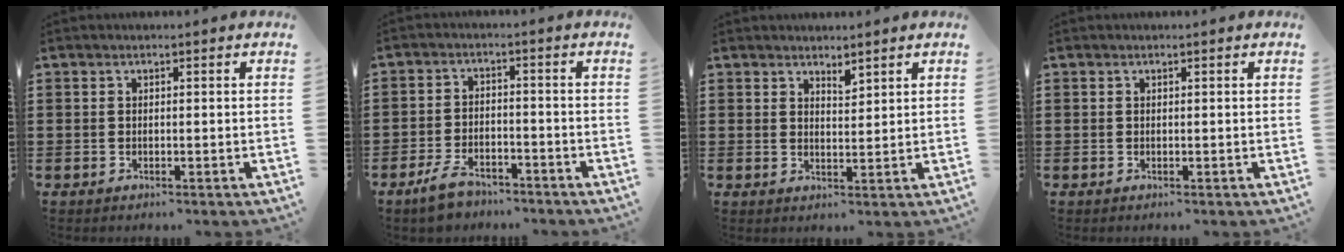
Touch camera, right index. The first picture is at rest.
{"total": 4.0, "force": [-3.4, 1.6, 1.3], "torque": [-0.037, 0.008, -0.070]}
{"total": 2.0, "force": [2.0, 0.3, 0.2], "torque": [-0.007, 0.003, 0.037]}
{"total": 0.0}